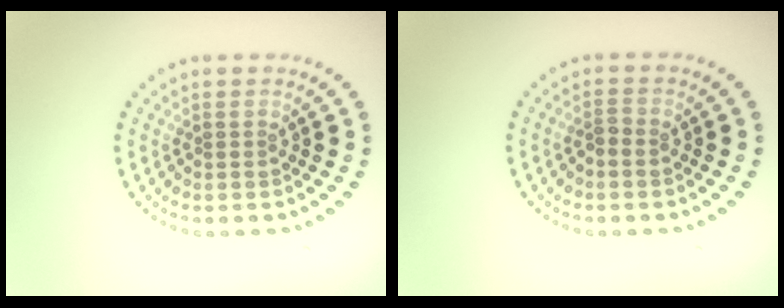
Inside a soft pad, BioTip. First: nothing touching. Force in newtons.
{"total": 1.0, "press": 0.8, "slide": 0.6}